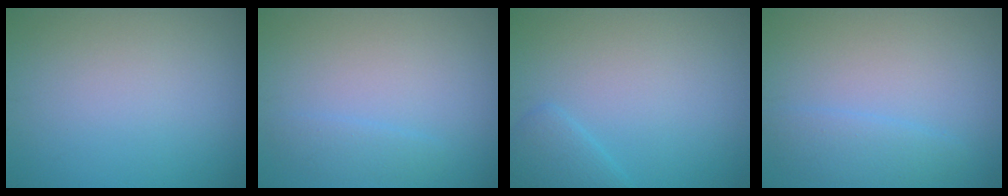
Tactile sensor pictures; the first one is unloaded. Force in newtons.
{"total": 1.4, "press": 1.4, "slide": 0.0}
{"total": 1.9, "press": 1.9, "slide": 0.1}
{"total": 2.2, "press": 2.2, "slide": 0.1}